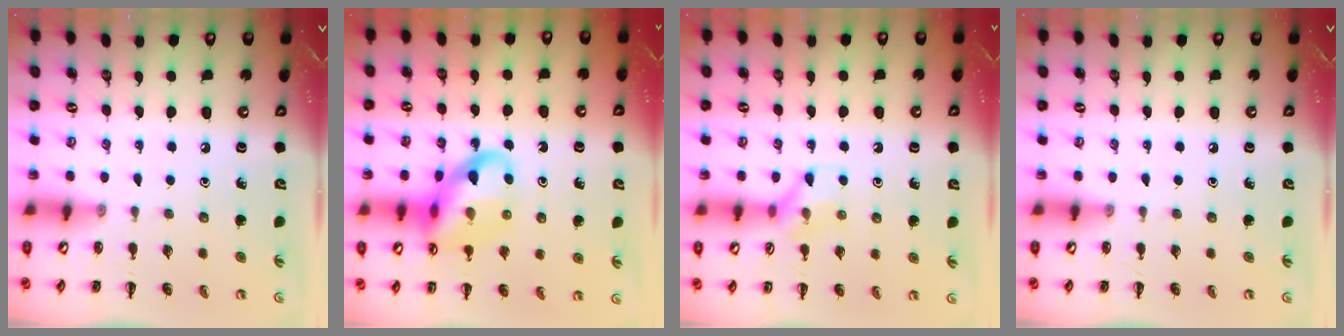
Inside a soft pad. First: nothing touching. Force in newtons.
{"total": 14.7, "press": 14.6, "slide": 1.9}
{"total": 8.1, "press": 8.1, "slide": 0.4}
{"total": 0.0}